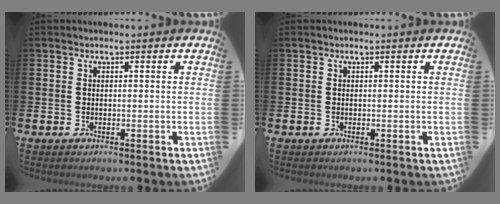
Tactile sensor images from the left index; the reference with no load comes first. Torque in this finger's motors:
{"motor_torque": [0.00, 0.00, 0.01, -0.01]}